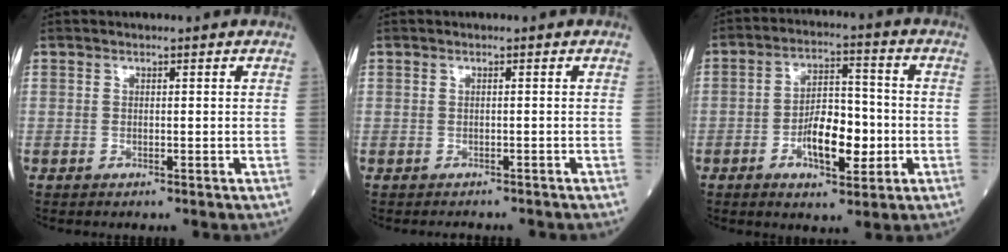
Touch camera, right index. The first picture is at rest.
{"total": 1.6, "force": [-1.4, 0.7, 0.3], "torque": [-0.002, 0.000, -0.015]}
{"total": 9.0, "force": [-2.4, 3.6, 7.9], "torque": [-0.141, 0.010, -0.037]}